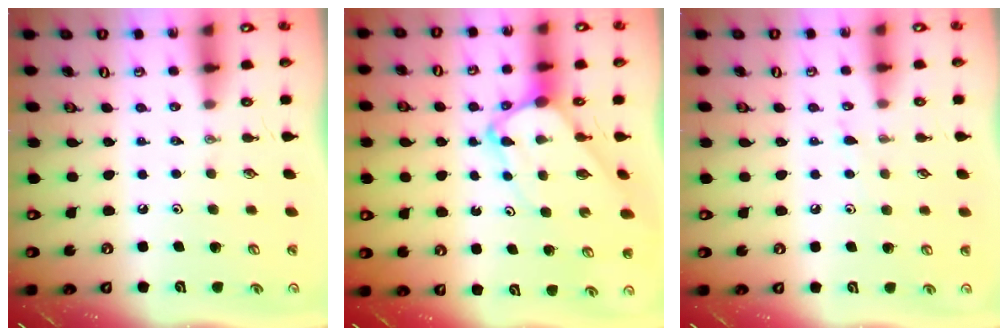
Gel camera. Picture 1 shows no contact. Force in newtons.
{"total": 5.8, "press": 5.8, "slide": 0.5}
{"total": 2.7, "press": 2.7, "slide": 0.3}